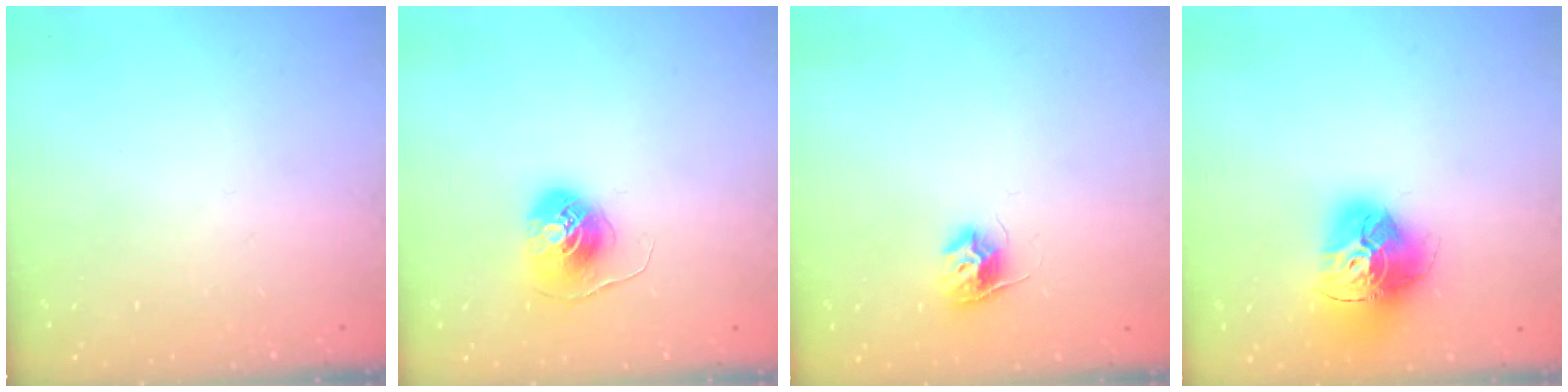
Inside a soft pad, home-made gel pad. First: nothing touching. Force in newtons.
{"total": 7.5, "press": 7.5, "slide": 0.1}
{"total": 8.3, "press": 8.2, "slide": 0.6}
{"total": 17.4, "press": 17.3, "slide": 1.7}